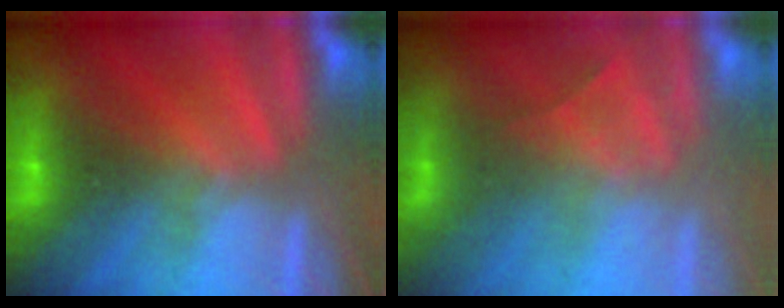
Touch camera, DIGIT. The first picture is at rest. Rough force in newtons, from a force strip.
{"total": 2.3}